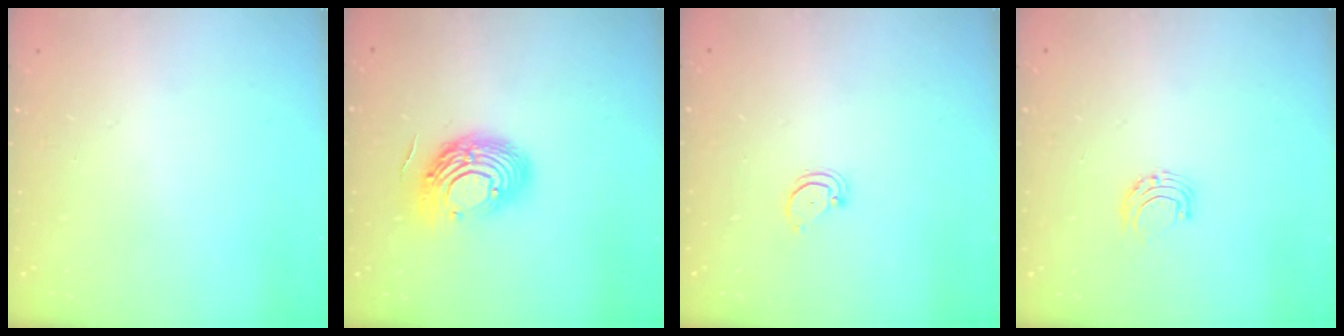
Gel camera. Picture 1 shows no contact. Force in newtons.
{"total": 14.4, "press": 14.3, "slide": 1.2}
{"total": 1.5, "press": 1.5, "slide": 0.2}
{"total": 5.5, "press": 5.5, "slide": 0.6}